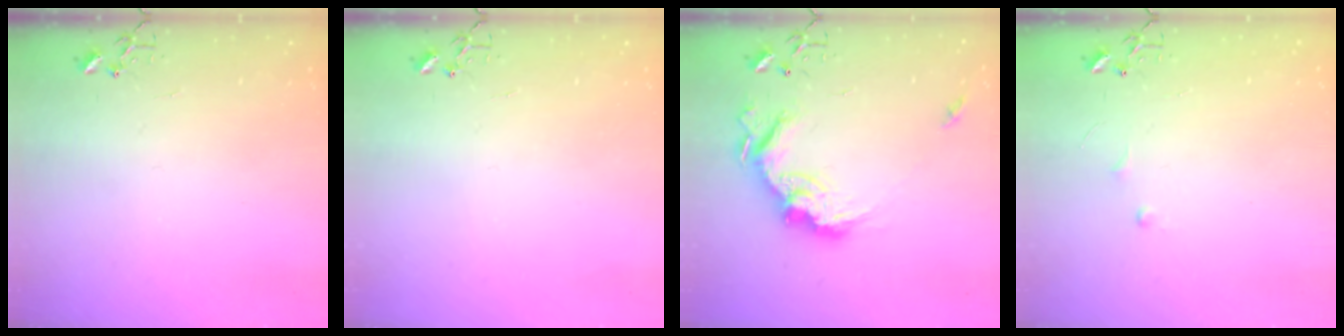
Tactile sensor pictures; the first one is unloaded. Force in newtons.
{"total": 0.0}
{"total": 17.8, "press": 17.7, "slide": 2.1}
{"total": 3.4, "press": 3.4, "slide": 0.5}